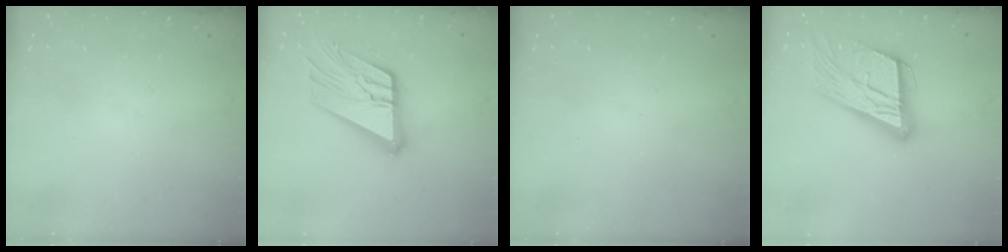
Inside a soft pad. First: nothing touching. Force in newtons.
{"total": 19.8, "press": 19.7, "slide": 2.3}
{"total": 0.0}
{"total": 22.7, "press": 22.3, "slide": 4.0}